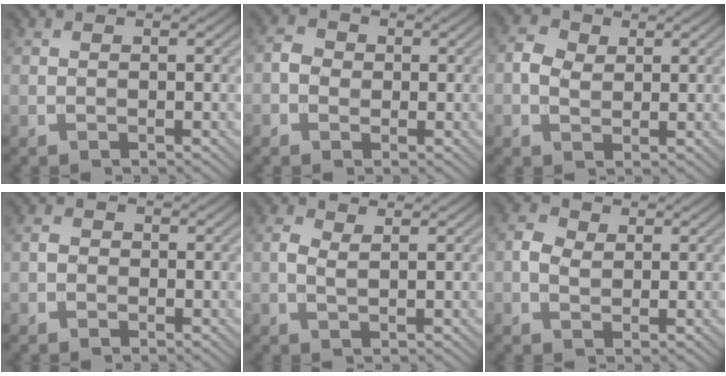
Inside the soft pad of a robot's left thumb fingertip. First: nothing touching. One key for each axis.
{"total": 2.2, "fx": -0.3, "fy": 2.0, "fz": 1.0, "tx": -0.021, "ty": 0.003, "tz": -0.012}
{"total": 3.0, "fx": 0.7, "fy": 2.2, "fz": 1.9, "tx": -0.043, "ty": 0.004, "tz": 0.010}
{"total": 1.2, "fx": -0.4, "fy": 1.0, "fz": 0.4, "tx": -0.006, "ty": -0.001, "tz": -0.013}
{"total": 1.8, "fx": 0.6, "fy": 0.7, "fz": 1.6, "tx": -0.039, "ty": 0.002, "tz": 0.011}
{"total": 2.6, "fx": 0.5, "fy": 1.9, "fz": 1.7, "tx": -0.041, "ty": 0.003, "tz": 0.008}